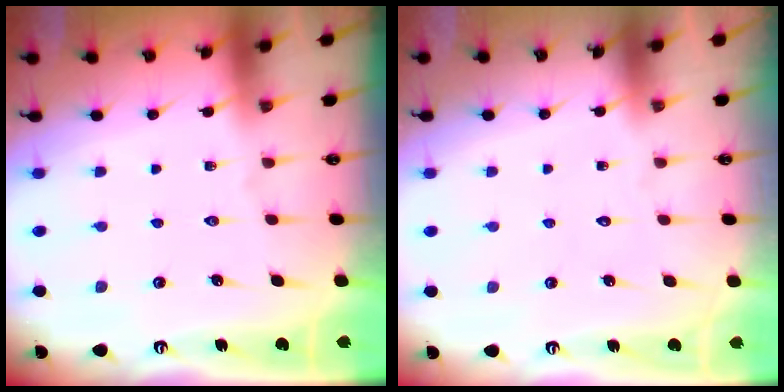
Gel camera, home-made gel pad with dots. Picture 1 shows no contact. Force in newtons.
{"total": 1.7, "press": 1.7, "slide": 0.1}